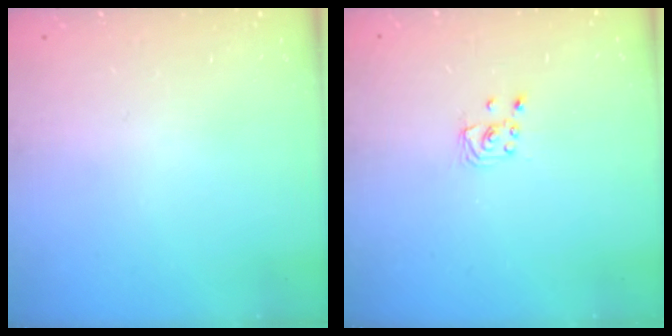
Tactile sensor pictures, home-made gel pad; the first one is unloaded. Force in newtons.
{"total": 2.0, "press": 2.0, "slide": 0.2}